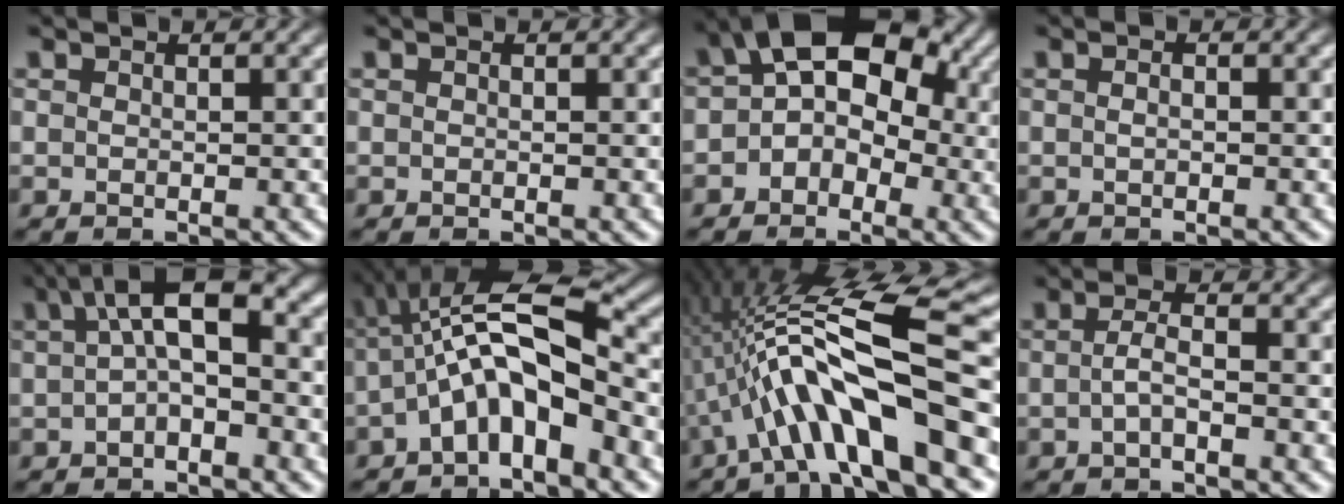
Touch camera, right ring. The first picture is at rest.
{"total": 0.0}
{"total": 12.7, "force": [2.7, 8.8, 8.8], "torque": [-0.146, -0.013, 0.030]}
{"total": 0.6, "force": [-0.3, -0.1, 0.4], "torque": [-0.009, -0.006, -0.003]}
{"total": 6.2, "force": [1.3, 2.7, 5.5], "torque": [-0.081, 0.011, 0.014]}
{"total": 9.8, "force": [1.0, 5.5, 8.0], "torque": [-0.155, -0.007, 0.017]}
{"total": 9.6, "force": [1.4, 2.9, 9.0], "torque": [-0.163, 0.002, 0.028]}
{"total": 1.9, "force": [-1.1, -0.2, 1.5], "torque": [-0.027, -0.005, -0.017]}